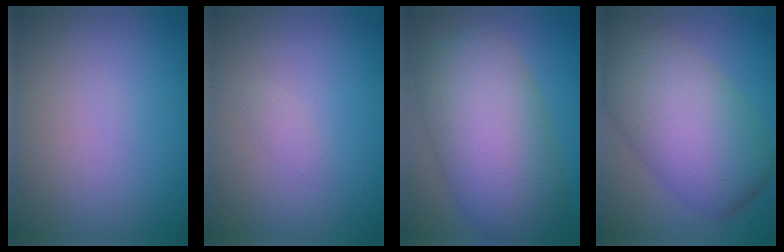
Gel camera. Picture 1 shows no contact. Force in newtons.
{"total": 0.7, "press": 0.7, "slide": 0.0}
{"total": 10.6, "press": 10.6, "slide": 0.4}
{"total": 9.6, "press": 9.6, "slide": 0.3}